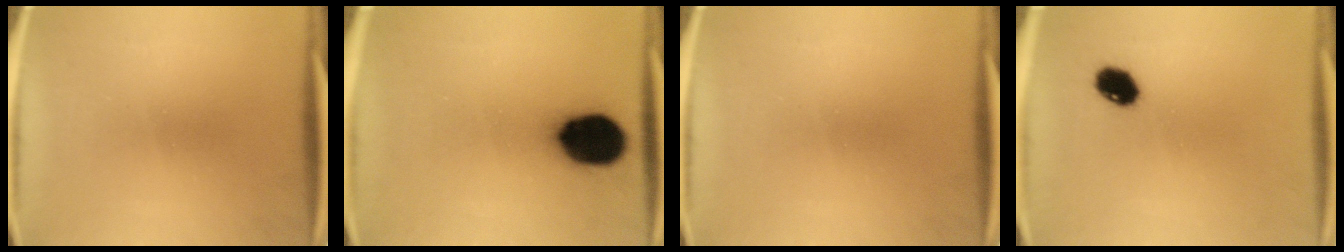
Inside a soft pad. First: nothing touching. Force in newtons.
{"total": 16.0}
{"total": 0.0}
{"total": 5.4}